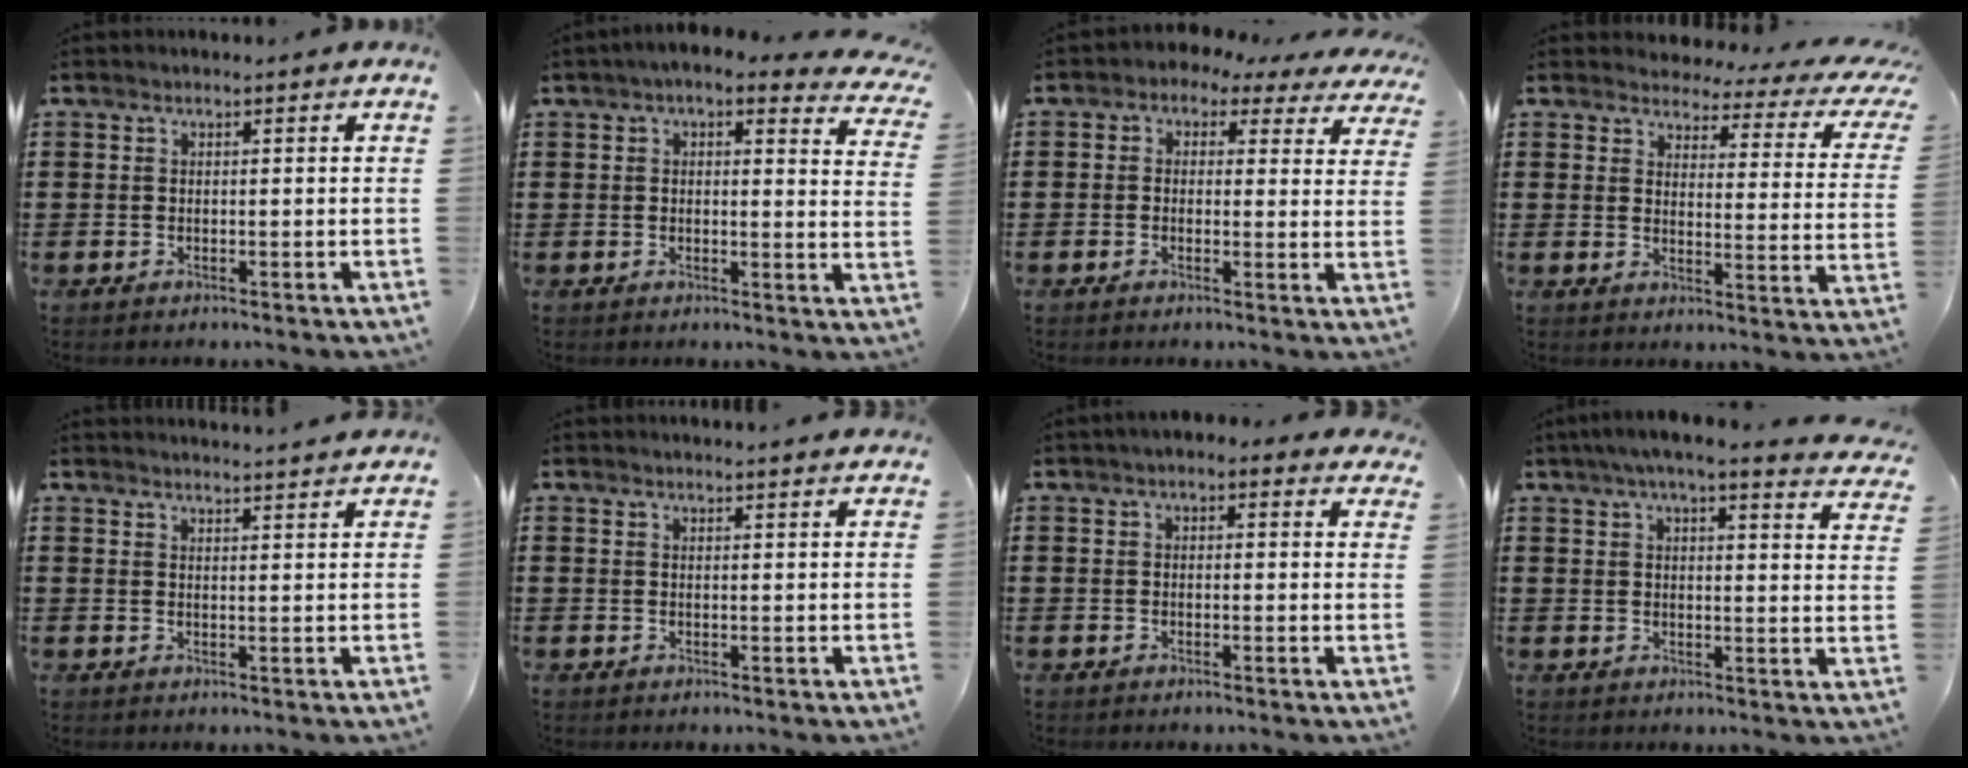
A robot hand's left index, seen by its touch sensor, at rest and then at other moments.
{"total": 3.5, "force": [2.7, 0.7, 2.1], "torque": [-0.045, -0.011, 0.045]}
{"total": 1.8, "force": [0.7, 1.4, 0.8], "torque": [-0.027, -0.007, 0.005]}
{"total": 3.5, "force": [3.1, 0.9, 1.4], "torque": [-0.039, -0.024, 0.046]}
{"total": 2.8, "force": [2.7, -0.6, 0.0], "torque": [-0.007, -0.014, 0.051]}
{"total": 1.6, "force": [1.6, -0.3, 0.1], "torque": [-0.005, -0.001, 0.032]}
{"total": 2.2, "force": [1.7, 0.9, 1.1], "torque": [-0.025, 0.005, 0.031]}
{"total": 5.1, "force": [4.3, -0.1, 2.7], "torque": [-0.068, -0.015, 0.073]}